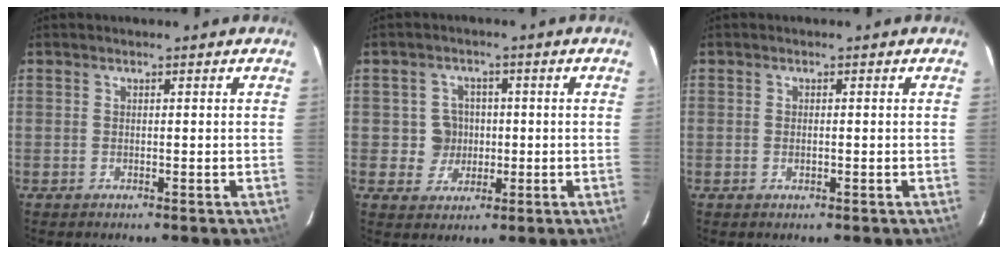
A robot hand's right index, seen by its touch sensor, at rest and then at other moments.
{"total": 5.0, "force": [-0.2, 4.9, 0.9], "torque": [-0.017, 0.013, 0.004]}
{"total": 0.9, "force": [-0.1, 0.4, 0.8], "torque": [-0.016, 0.001, -0.003]}